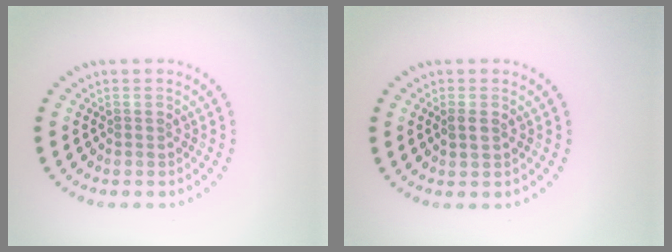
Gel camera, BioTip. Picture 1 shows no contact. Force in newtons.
{"total": 1.3, "press": 1.3, "slide": 0.0}